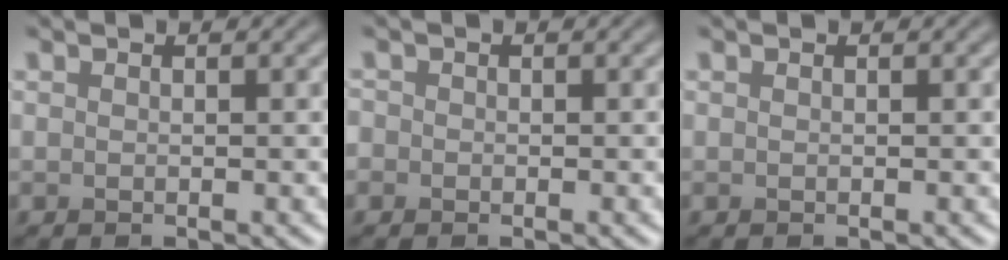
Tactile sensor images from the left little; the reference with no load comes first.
{"total": 0.8, "force": [-0.3, 0.7, 0.1], "torque": [0.003, -0.003, -0.008]}
{"total": 0.0}